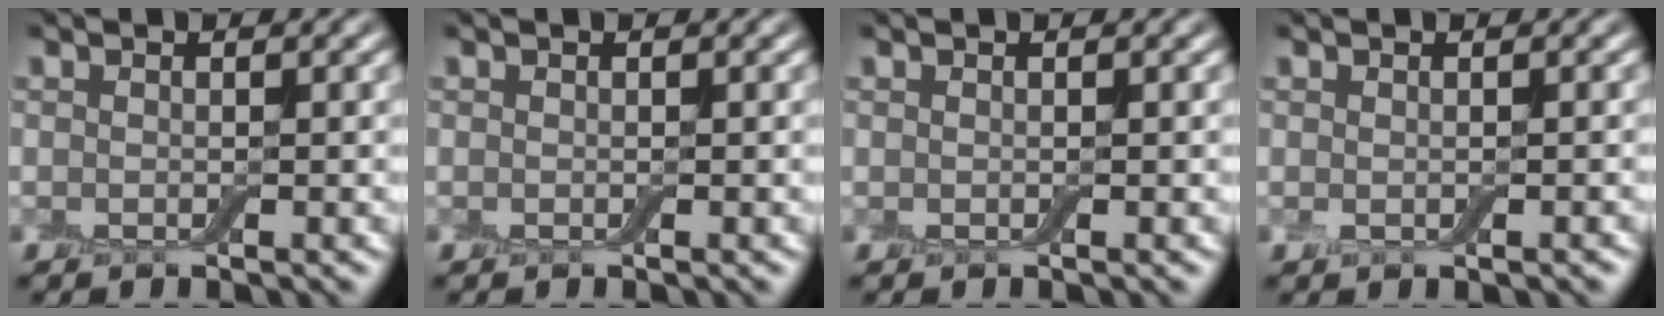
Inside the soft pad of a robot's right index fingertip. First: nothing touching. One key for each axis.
{"total": 0.0}
{"total": 0.0}
{"total": 0.8, "fx": -0.4, "fy": 0.4, "fz": 0.6, "tx": -0.012, "ty": -0.005, "tz": -0.003}